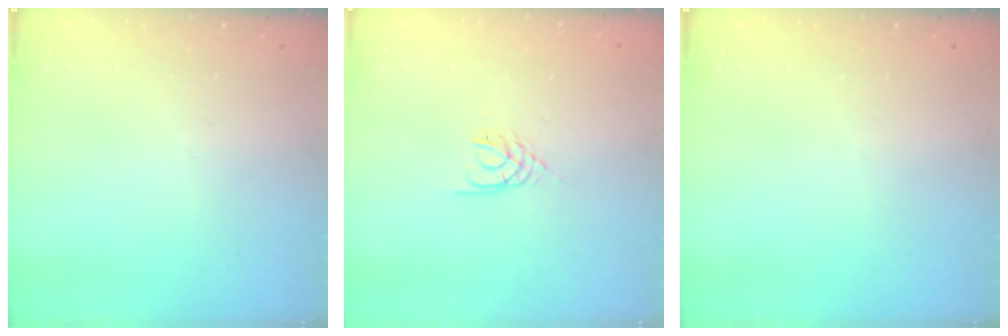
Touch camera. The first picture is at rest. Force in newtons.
{"total": 3.3, "press": 3.2, "slide": 0.5}
{"total": 0.0}